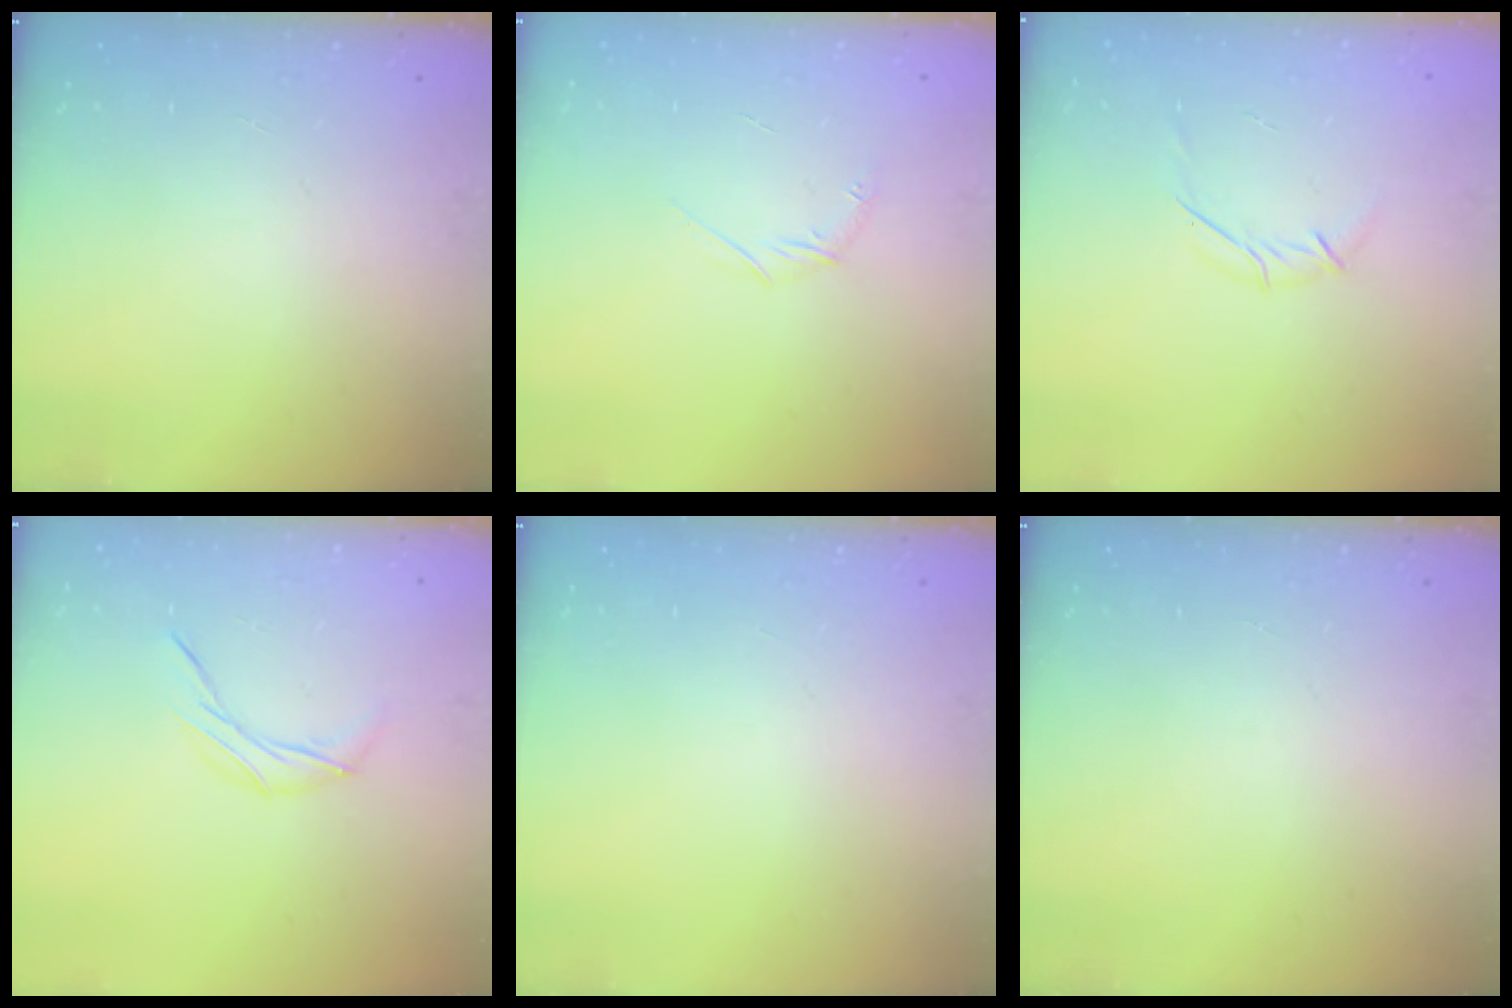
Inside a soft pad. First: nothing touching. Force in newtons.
{"total": 5.2, "press": 4.9, "slide": 1.6}
{"total": 4.3, "press": 4.2, "slide": 1.1}
{"total": 6.4, "press": 6.4, "slide": 0.3}
{"total": 0.0}
{"total": 0.0}